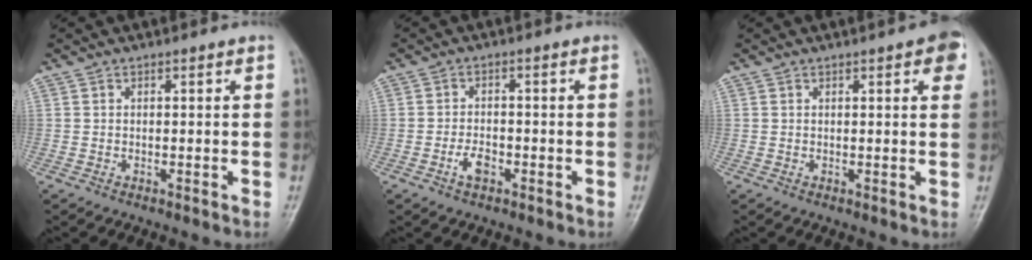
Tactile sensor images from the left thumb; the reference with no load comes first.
{"total": 2.7, "force": [-1.4, 1.5, 1.7], "torque": [-0.030, 0.010, -0.027]}
{"total": 4.5, "force": [2.0, 1.2, 3.9], "torque": [-0.034, 0.000, 0.017]}